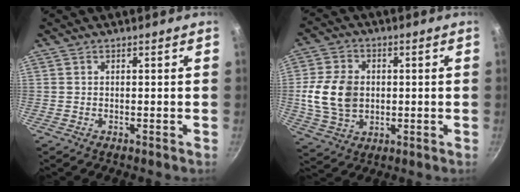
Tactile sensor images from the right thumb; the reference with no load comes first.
{"total": 11.5, "force": [0.2, 8.5, 7.7], "torque": [-0.129, -0.002, 0.007]}